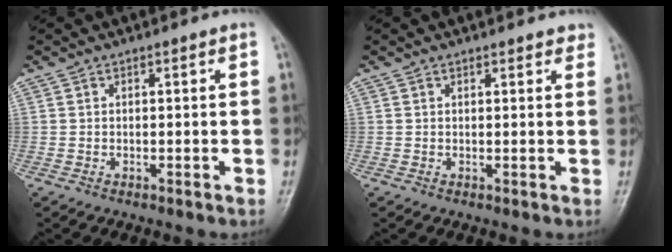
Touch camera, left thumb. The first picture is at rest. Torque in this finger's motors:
{"motor_torque": [-0.07, -0.03, -0.15, -0.13, 0.01]}